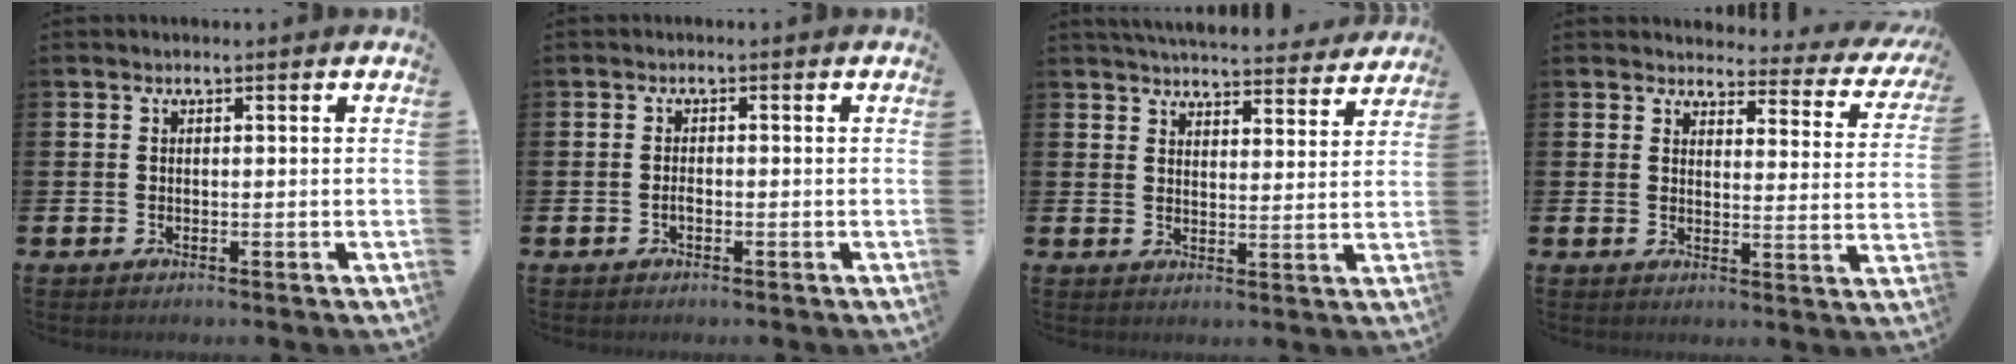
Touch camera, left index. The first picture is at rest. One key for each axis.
{"total": 0.9, "fx": -0.5, "fy": 0.4, "fz": 0.7, "tx": -0.020, "ty": 0.002, "tz": -0.008}
{"total": 5.6, "fx": 5.5, "fy": 0.6, "fz": 0.6, "tx": -0.016, "ty": -0.037, "tz": 0.097}
{"total": 2.8, "fx": 2.5, "fy": 1.2, "fz": 0.5, "tx": -0.013, "ty": -0.027, "tz": 0.034}